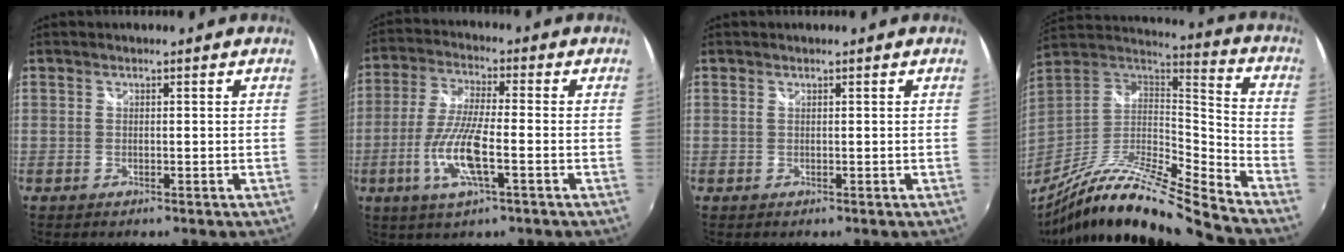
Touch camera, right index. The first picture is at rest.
{"total": 11.1, "force": [-3.4, 2.3, 10.3], "torque": [-0.215, -0.009, -0.067]}
{"total": 0.0}
{"total": 20.1, "force": [-16.3, 0.7, 11.8], "torque": [-0.208, -0.030, -0.299]}